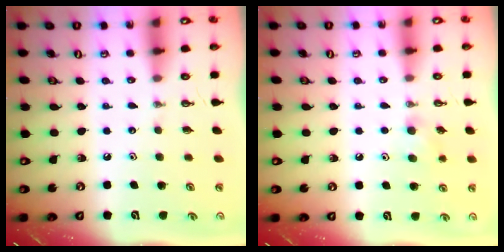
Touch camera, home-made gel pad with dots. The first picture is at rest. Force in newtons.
{"total": 6.6, "press": 5.0, "slide": 4.2}